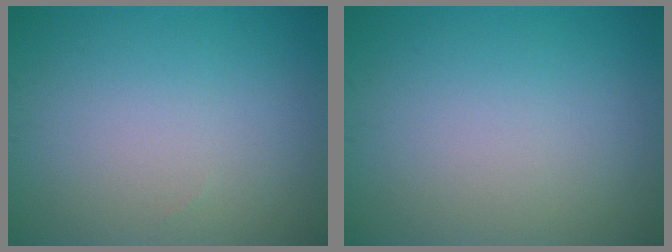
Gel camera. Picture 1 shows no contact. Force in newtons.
{"total": 0.0}